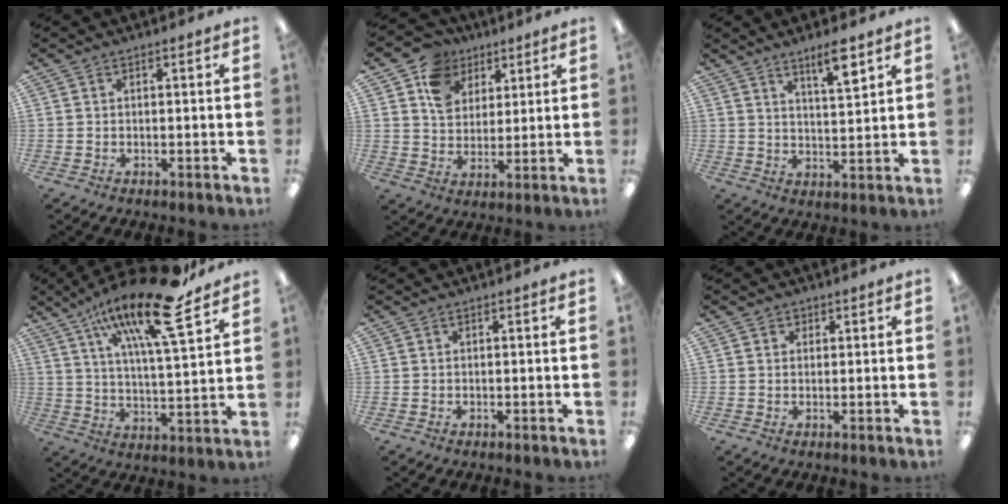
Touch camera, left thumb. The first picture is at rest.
{"total": 10.8, "force": [6.1, 8.3, 3.1], "torque": [-0.067, -0.022, 0.119]}
{"total": 6.9, "force": [5.1, 1.2, 4.5], "torque": [-0.068, -0.029, 0.081]}
{"total": 21.2, "force": [13.7, 5.2, 15.3], "torque": [-0.252, -0.074, 0.217]}
{"total": 0.0}
{"total": 1.5, "force": [0.7, 1.3, 0.2], "torque": [0.004, 0.001, 0.010]}